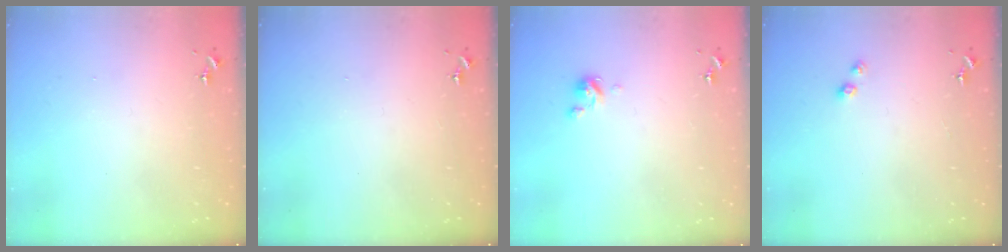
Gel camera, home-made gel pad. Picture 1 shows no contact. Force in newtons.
{"total": 0.0}
{"total": 3.8, "press": 3.8, "slide": 0.3}
{"total": 3.9, "press": 3.9, "slide": 0.6}